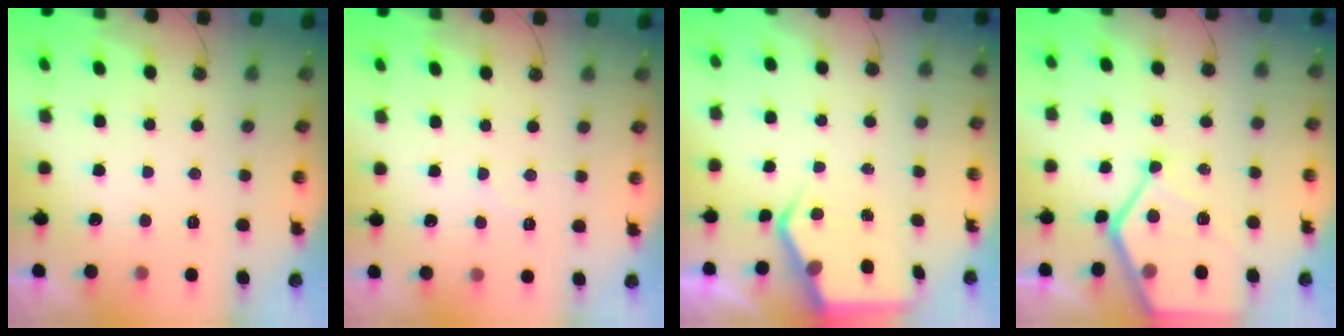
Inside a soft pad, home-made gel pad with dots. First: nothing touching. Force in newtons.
{"total": 5.3, "press": 5.3, "slide": 0.7}
{"total": 4.7, "press": 4.6, "slide": 0.4}
{"total": 14.5, "press": 14.4, "slide": 1.3}